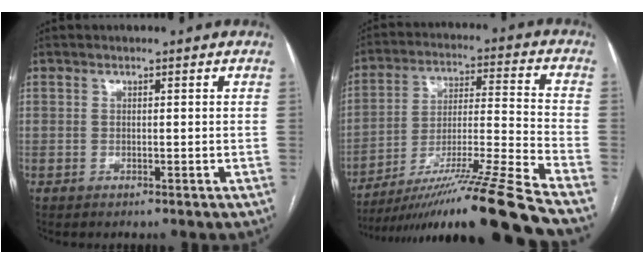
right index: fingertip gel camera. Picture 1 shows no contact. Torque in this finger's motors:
{"motor_torque": [1.50, -0.64, 0.70, 0.21]}